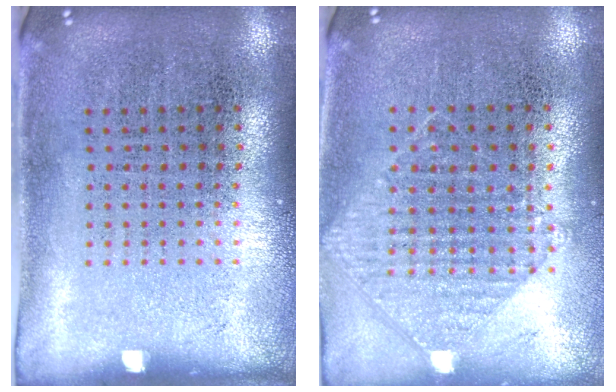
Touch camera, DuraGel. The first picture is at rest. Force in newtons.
{"total": 0.9, "press": 0.8, "slide": 0.3}